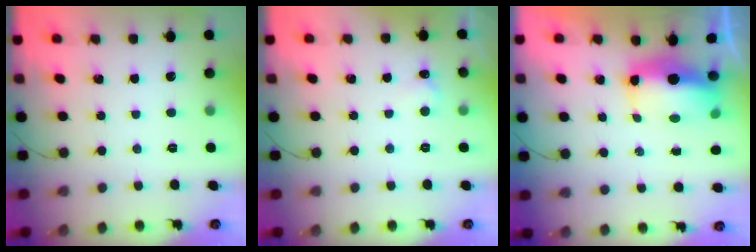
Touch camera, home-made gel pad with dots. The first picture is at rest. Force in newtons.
{"total": 4.7, "press": 4.5, "slide": 1.3}
{"total": 9.2, "press": 9.1, "slide": 1.1}